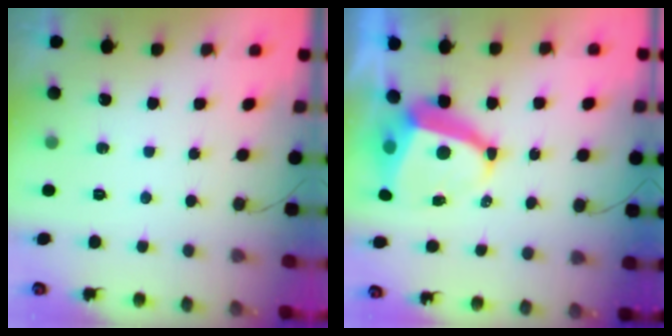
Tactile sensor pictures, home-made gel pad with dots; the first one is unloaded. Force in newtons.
{"total": 9.6, "press": 9.5, "slide": 1.1}